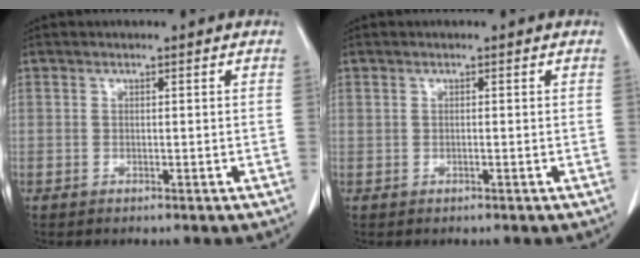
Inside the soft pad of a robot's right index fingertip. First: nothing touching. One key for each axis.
{"total": 0.0}